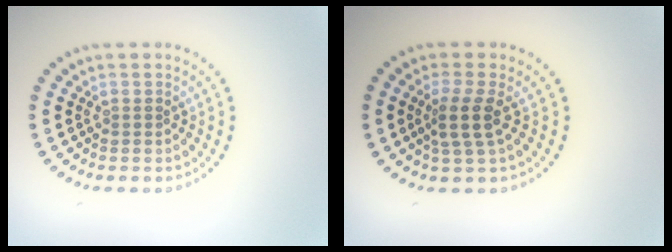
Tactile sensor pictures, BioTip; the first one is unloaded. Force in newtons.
{"total": 2.5, "press": 2.0, "slide": 1.6}